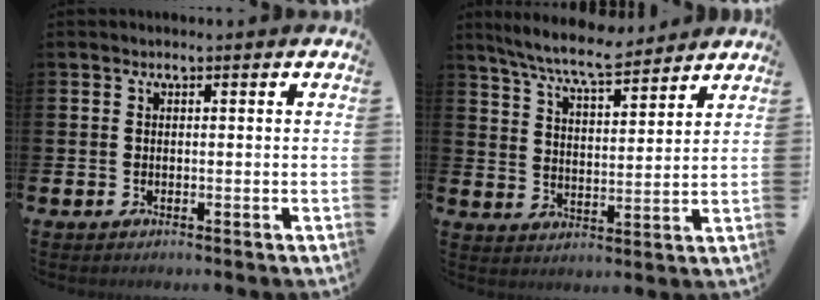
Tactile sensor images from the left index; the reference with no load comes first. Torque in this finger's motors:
{"motor_torque": [0.87, -0.87, 0.08, 0.12]}